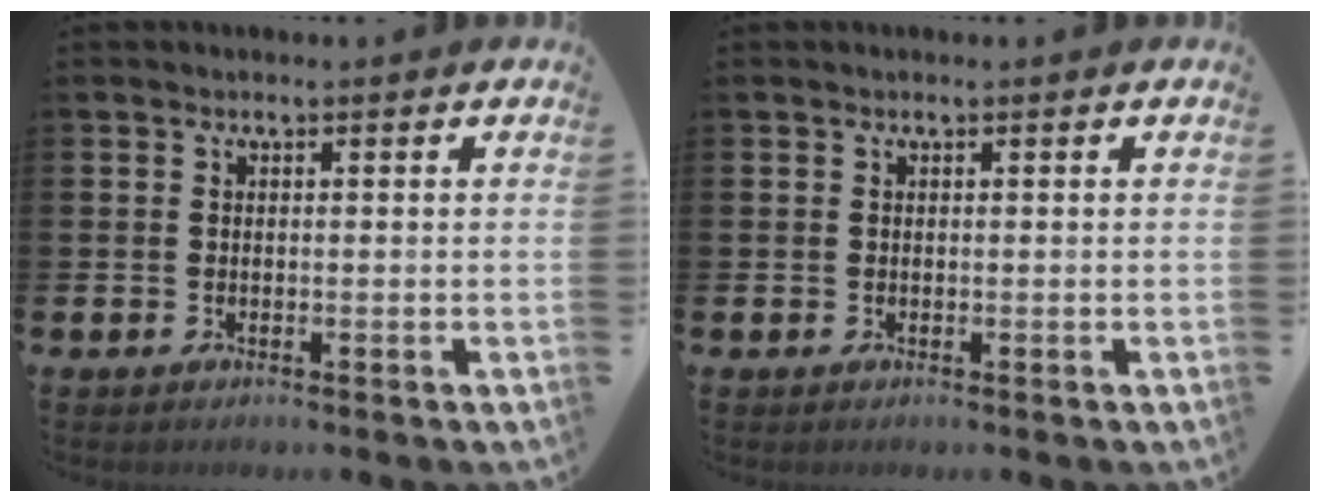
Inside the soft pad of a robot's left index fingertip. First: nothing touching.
{"total": 0.0}